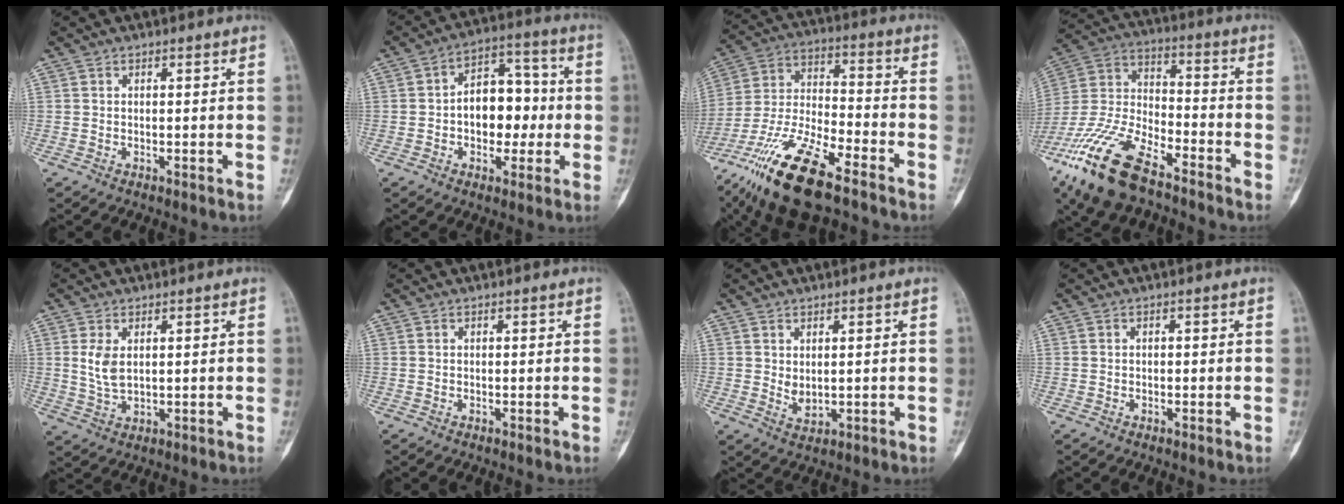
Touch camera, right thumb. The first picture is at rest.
{"total": 11.9, "force": [-0.8, 8.0, 8.8], "torque": [-0.083, 0.037, -0.018]}
{"total": 19.6, "force": [-13.0, 5.6, 13.6], "torque": [-0.285, 0.043, -0.239]}
{"total": 19.8, "force": [-12.9, 7.8, 12.9], "torque": [-0.280, 0.039, -0.247]}
{"total": 4.6, "force": [1.2, 2.5, 3.7], "torque": [-0.072, -0.008, 0.031]}
{"total": 0.0}
{"total": 2.5, "force": [0.5, 1.4, 2.1], "torque": [-0.033, -0.011, 0.018]}
{"total": 0.0}